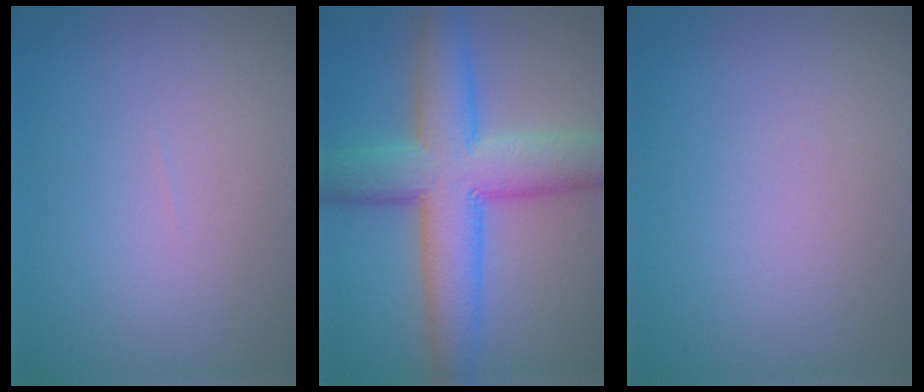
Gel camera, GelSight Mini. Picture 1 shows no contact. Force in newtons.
{"total": 9.9, "press": 9.9, "slide": 0.3}
{"total": 0.0}